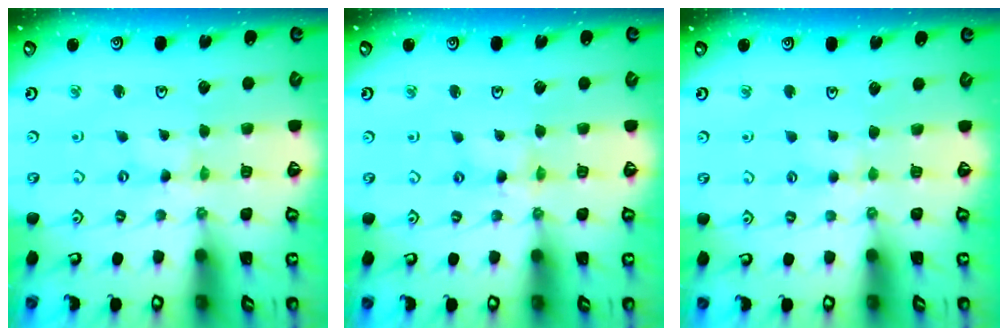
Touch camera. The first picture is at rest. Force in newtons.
{"total": 2.3, "press": 2.3, "slide": 0.3}
{"total": 2.8, "press": 2.7, "slide": 0.5}